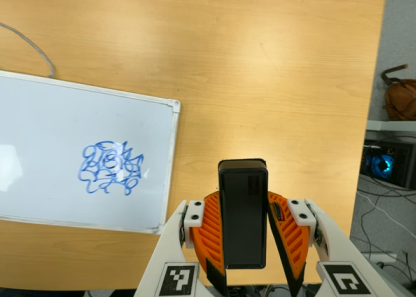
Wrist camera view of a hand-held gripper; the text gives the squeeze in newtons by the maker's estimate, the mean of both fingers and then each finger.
{"total": 5.0, "left": 4.7, "right": 5.4}